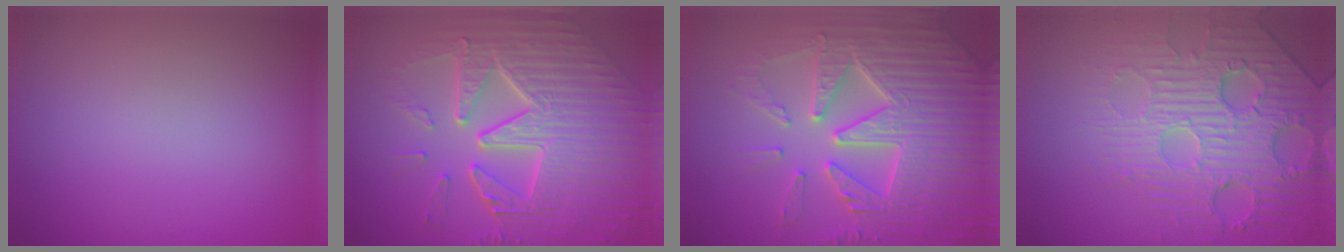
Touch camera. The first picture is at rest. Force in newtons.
{"total": 9.8, "press": 6.7, "slide": 7.2}
{"total": 7.7, "press": 7.6, "slide": 1.5}
{"total": 6.9, "press": 5.2, "slide": 4.5}